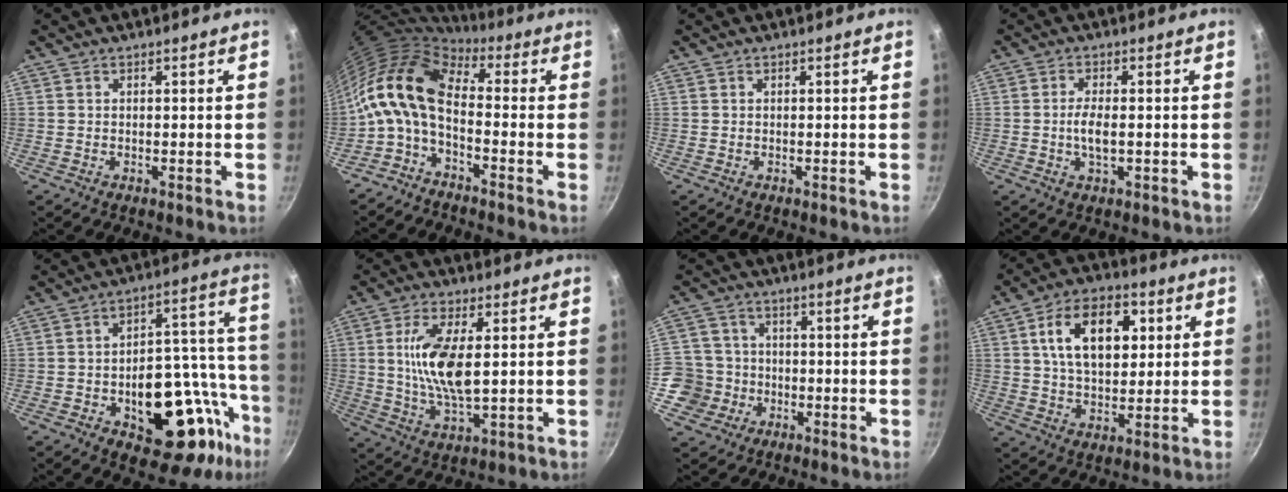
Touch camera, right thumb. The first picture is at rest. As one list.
[{"total": 13.3, "force": [-1.8, 7.2, 11.1], "torque": [-0.214, 0.032, -0.052]}, {"total": 0.0}, {"total": 4.2, "force": [-0.5, 1.7, 3.8], "torque": [-0.072, 0.004, -0.011]}, {"total": 25.9, "force": [-9.2, 15.0, 19.0], "torque": [-0.181, 0.052, -0.118]}, {"total": 11.9, "force": [1.8, 4.7, 10.8], "torque": [-0.208, -0.008, 0.036]}, {"total": 9.0, "force": [-2.4, 8.5, 1.6], "torque": [0.000, 0.032, -0.051]}, {"total": 15.3, "force": [4.1, 9.4, 11.4], "torque": [-0.157, 0.000, 0.063]}]